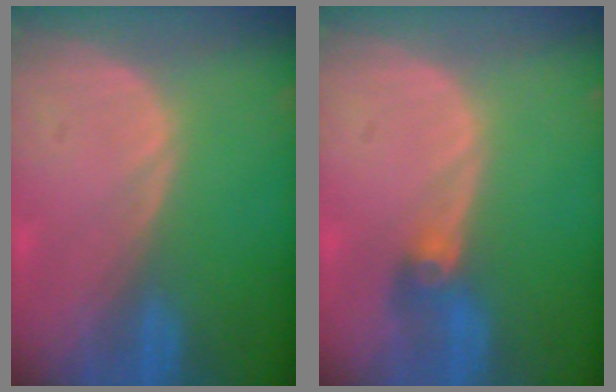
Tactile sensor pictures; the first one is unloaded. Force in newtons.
{"total": 2.9, "press": 2.6, "slide": 1.4}